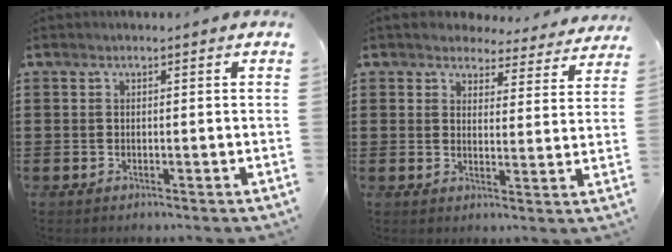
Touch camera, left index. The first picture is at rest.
{"total": 4.0, "force": [3.9, 0.9, 0.4], "torque": [-0.019, -0.022, 0.066]}